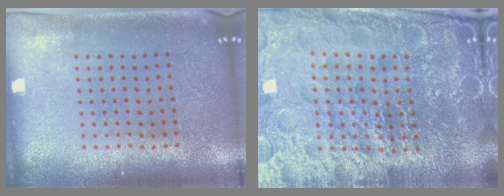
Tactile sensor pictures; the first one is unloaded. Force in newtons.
{"total": 6.8, "press": 6.0, "slide": 3.3}